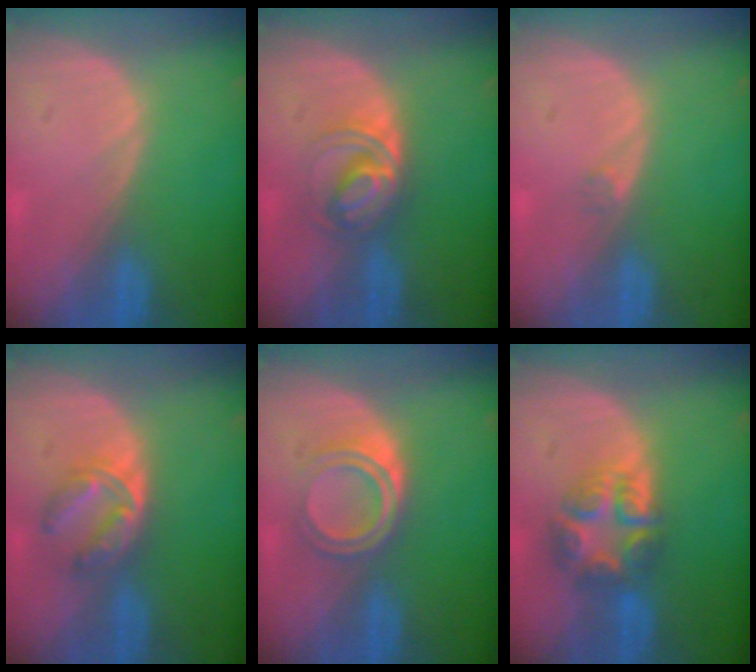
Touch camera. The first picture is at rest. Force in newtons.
{"total": 5.7, "press": 5.4, "slide": 1.7}
{"total": 0.8, "press": 0.7, "slide": 0.4}
{"total": 5.4, "press": 5.2, "slide": 1.4}
{"total": 5.3, "press": 4.5, "slide": 2.8}
{"total": 7.6, "press": 6.6, "slide": 3.8}